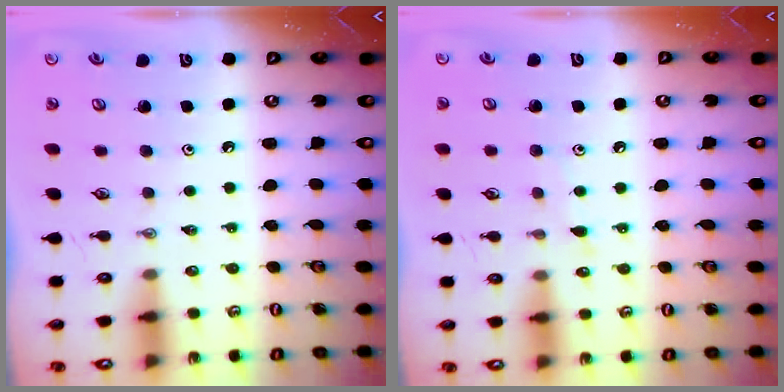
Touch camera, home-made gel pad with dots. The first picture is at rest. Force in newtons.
{"total": 5.3, "press": 5.2, "slide": 0.7}